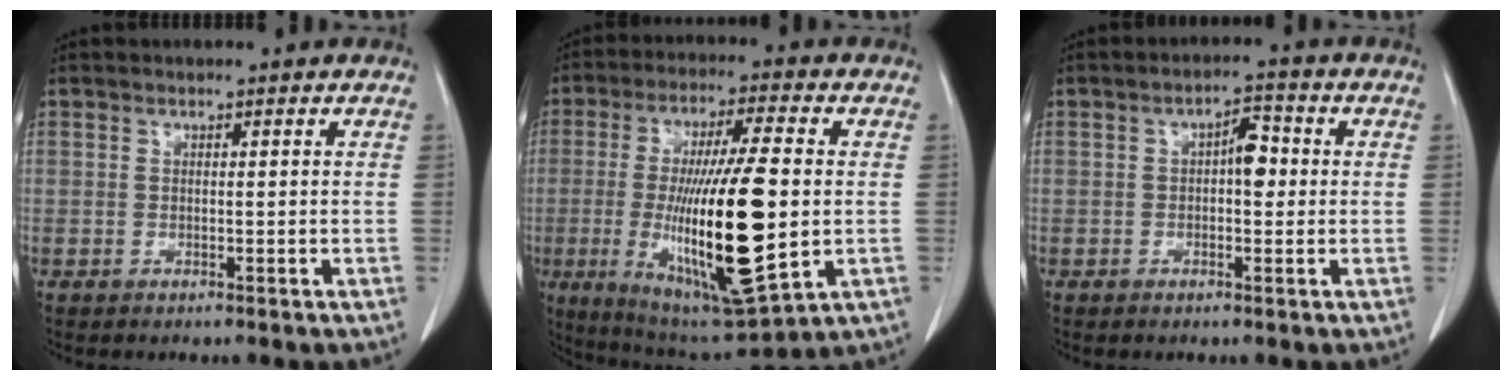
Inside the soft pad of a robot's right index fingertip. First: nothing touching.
{"total": 22.7, "force": [-2.5, 4.2, 22.2], "torque": [-0.438, -0.025, -0.030]}
{"total": 3.9, "force": [0.3, 1.7, 3.5], "torque": [-0.047, 0.016, 0.004]}